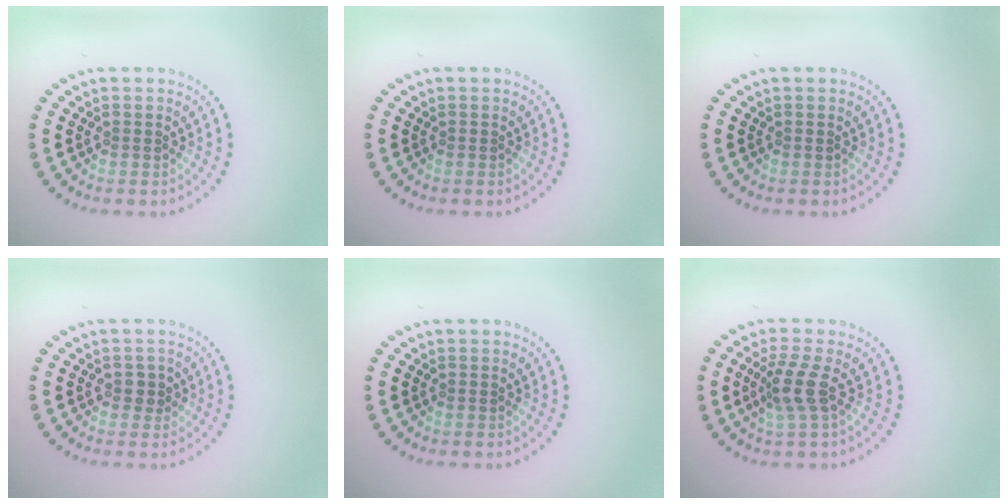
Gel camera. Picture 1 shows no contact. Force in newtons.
{"total": 0.0}
{"total": 0.0}
{"total": 1.1, "press": 1.1, "slide": 0.4}
{"total": 0.0}
{"total": 2.7, "press": 2.0, "slide": 1.8}